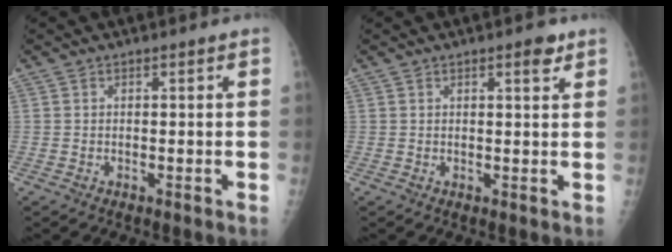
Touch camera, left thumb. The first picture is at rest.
{"total": 2.4, "force": [1.5, 0.7, 1.7], "torque": [-0.019, -0.007, 0.018]}